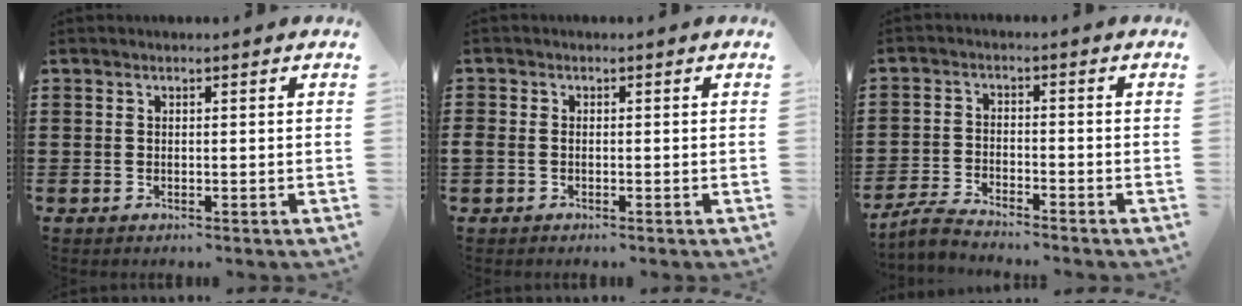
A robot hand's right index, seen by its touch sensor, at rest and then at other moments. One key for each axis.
{"total": 1.0, "fx": -0.6, "fy": 0.7, "fz": 0.4, "tx": -0.011, "ty": 0.002, "tz": -0.012}
{"total": 3.6, "fx": -3.5, "fy": 0.2, "fz": 0.7, "tx": -0.030, "ty": 0.001, "tz": -0.077}